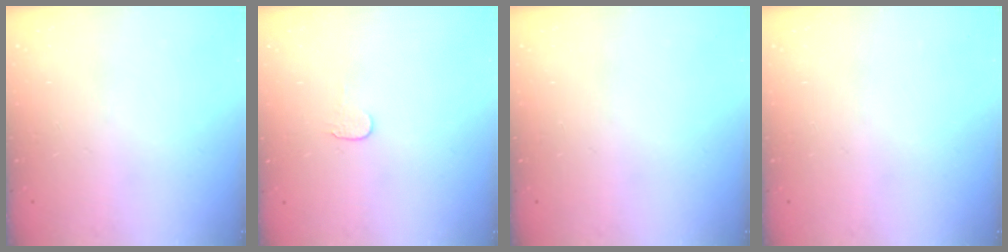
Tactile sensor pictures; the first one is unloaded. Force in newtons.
{"total": 3.9, "press": 3.8, "slide": 0.4}
{"total": 0.0}
{"total": 0.0}